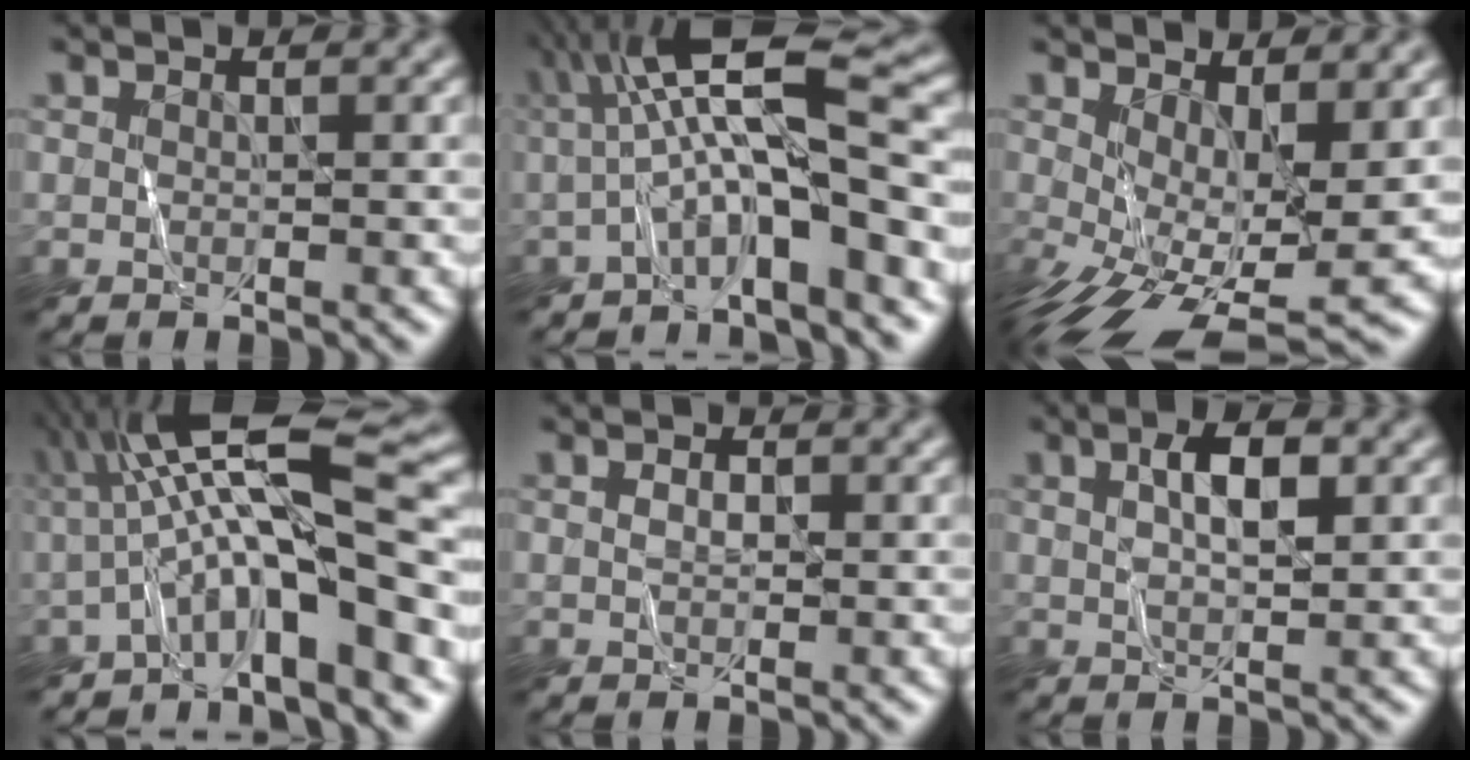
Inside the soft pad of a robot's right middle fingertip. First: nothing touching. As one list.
[{"total": 8.8, "force": [-1.4, 1.8, 8.5], "torque": [-0.135, 0.031, -0.036]}, {"total": 8.6, "force": [-1.0, 3.7, 7.7], "torque": [-0.142, -0.021, -0.006]}, {"total": 11.0, "force": [-2.0, 2.2, 10.6], "torque": [-0.171, 0.031, -0.037]}, {"total": 0.8, "force": [0.0, 0.5, 0.6], "torque": [-0.013, 0.003, 0.001]}, {"total": 3.3, "force": [1.0, 1.2, 3.0], "torque": [-0.055, 0.009, 0.017]}]